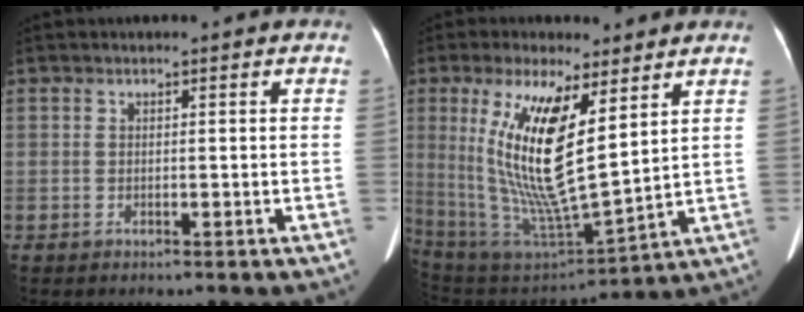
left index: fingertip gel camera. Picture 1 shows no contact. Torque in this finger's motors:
{"motor_torque": [1.19, -0.96, 1.02, 0.21]}